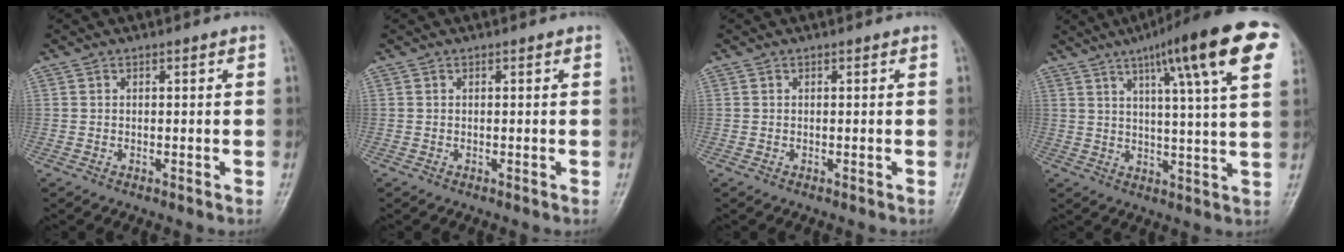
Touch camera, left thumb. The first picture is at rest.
{"total": 0.0}
{"total": 0.0}
{"total": 19.0, "force": [9.2, 2.7, 16.4], "torque": [-0.224, -0.009, 0.120]}